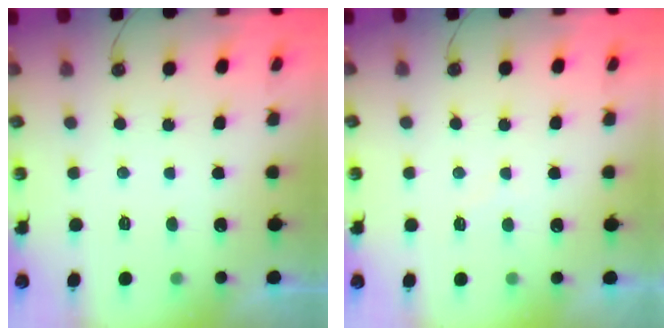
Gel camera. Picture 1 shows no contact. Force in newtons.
{"total": 4.1, "press": 4.1, "slide": 0.4}